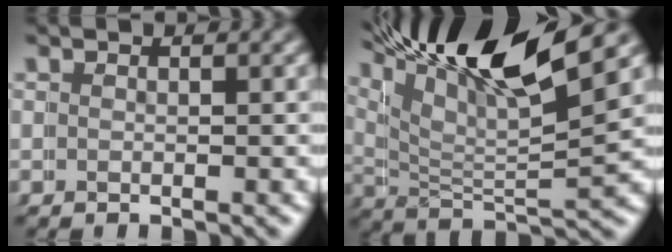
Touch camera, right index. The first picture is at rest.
{"total": 12.0, "force": [7.1, 4.6, 8.6], "torque": [-0.158, 0.017, 0.110]}